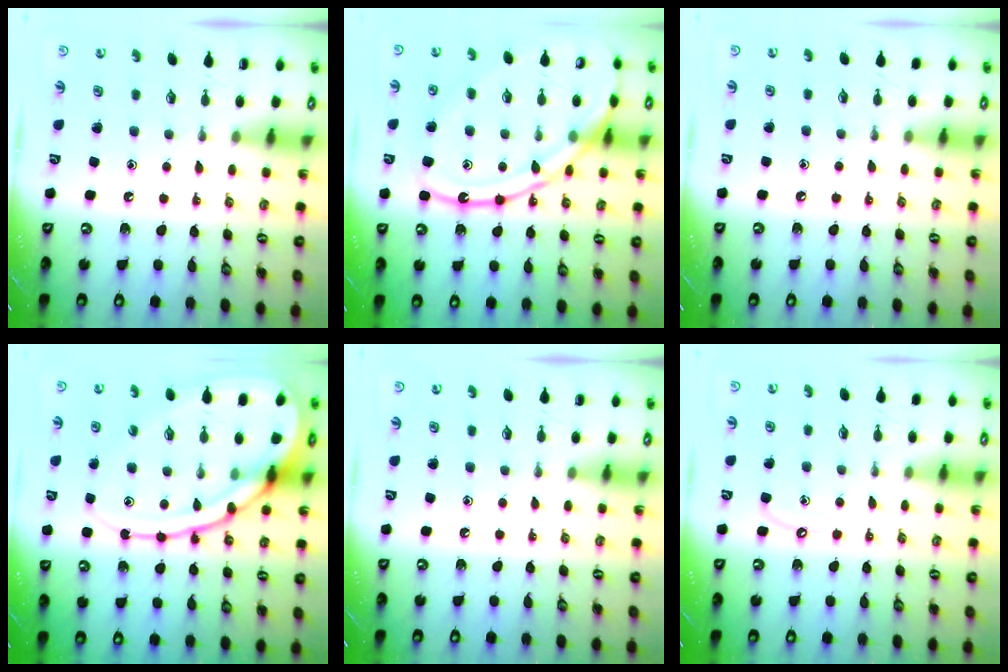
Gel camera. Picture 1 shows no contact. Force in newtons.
{"total": 17.8, "press": 17.8, "slide": 1.5}
{"total": 2.6, "press": 2.6, "slide": 0.3}
{"total": 18.4, "press": 18.3, "slide": 1.9}
{"total": 0.0}
{"total": 3.9, "press": 3.8, "slide": 0.6}